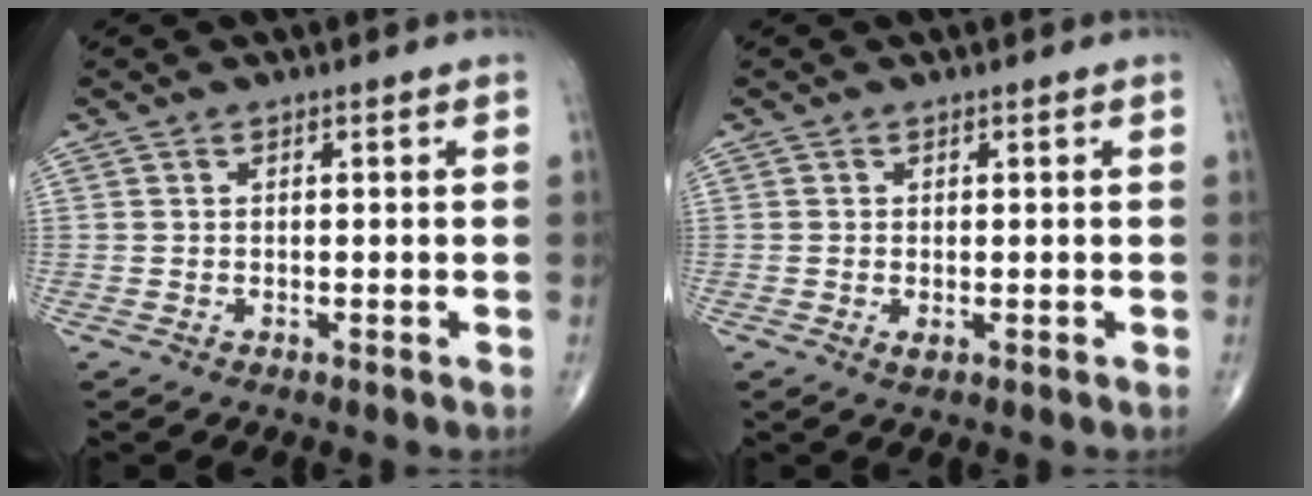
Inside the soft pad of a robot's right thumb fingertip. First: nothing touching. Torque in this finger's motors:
{"motor_torque": [-0.34, -0.04, 0.04, 0.17, 0.06]}